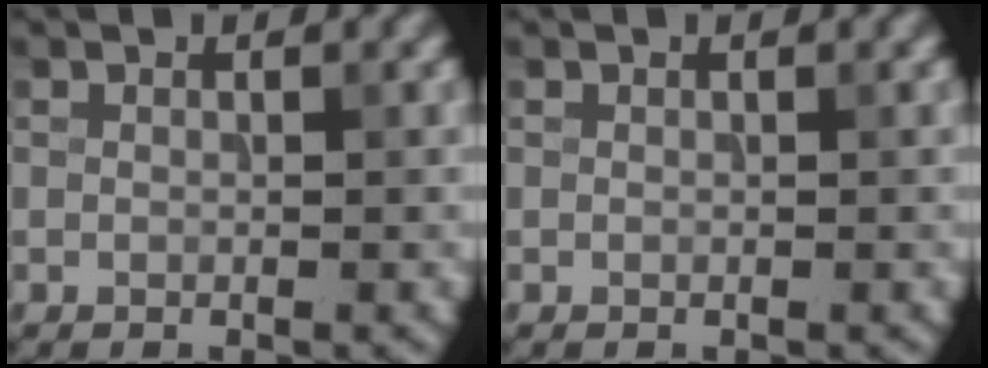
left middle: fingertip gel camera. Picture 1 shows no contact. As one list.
[{"total": 0.0}]